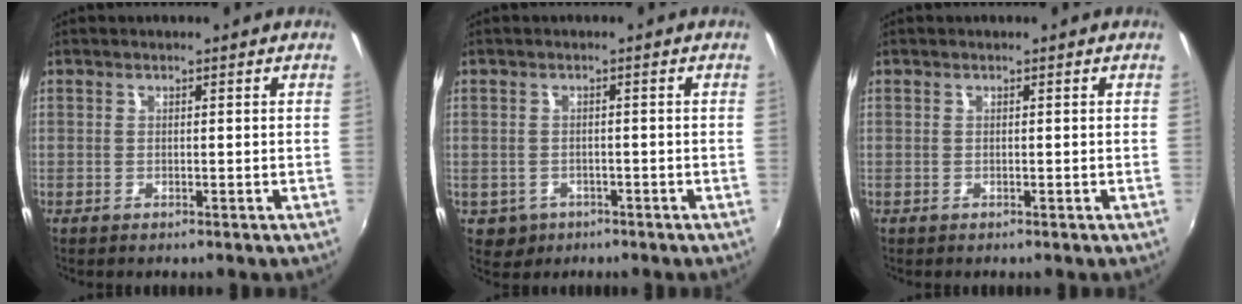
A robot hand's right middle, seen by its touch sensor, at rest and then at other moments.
{"total": 3.9, "force": [-1.5, 3.5, 1.1], "torque": [-0.033, -0.002, -0.016]}
{"total": 0.0}